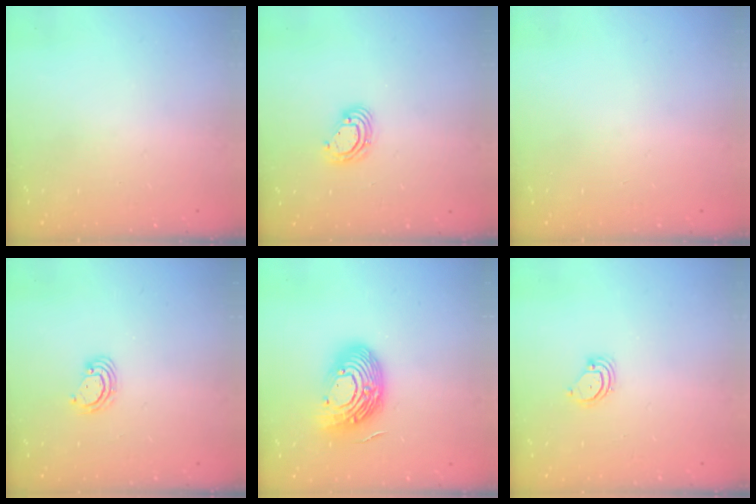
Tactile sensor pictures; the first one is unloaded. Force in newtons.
{"total": 7.3, "press": 7.2, "slide": 1.1}
{"total": 0.0}
{"total": 3.2, "press": 3.2, "slide": 0.3}
{"total": 16.1, "press": 16.0, "slide": 1.3}
{"total": 3.2, "press": 3.2, "slide": 0.2}